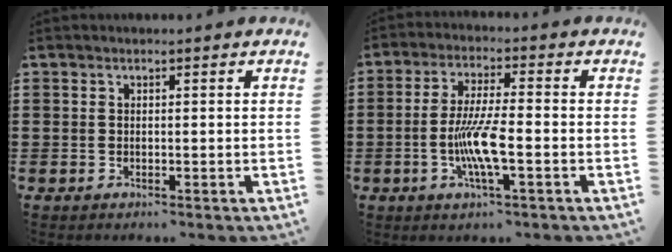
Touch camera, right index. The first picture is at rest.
{"total": 7.7, "force": [-2.0, 1.2, 7.3], "torque": [-0.151, -0.011, -0.043]}